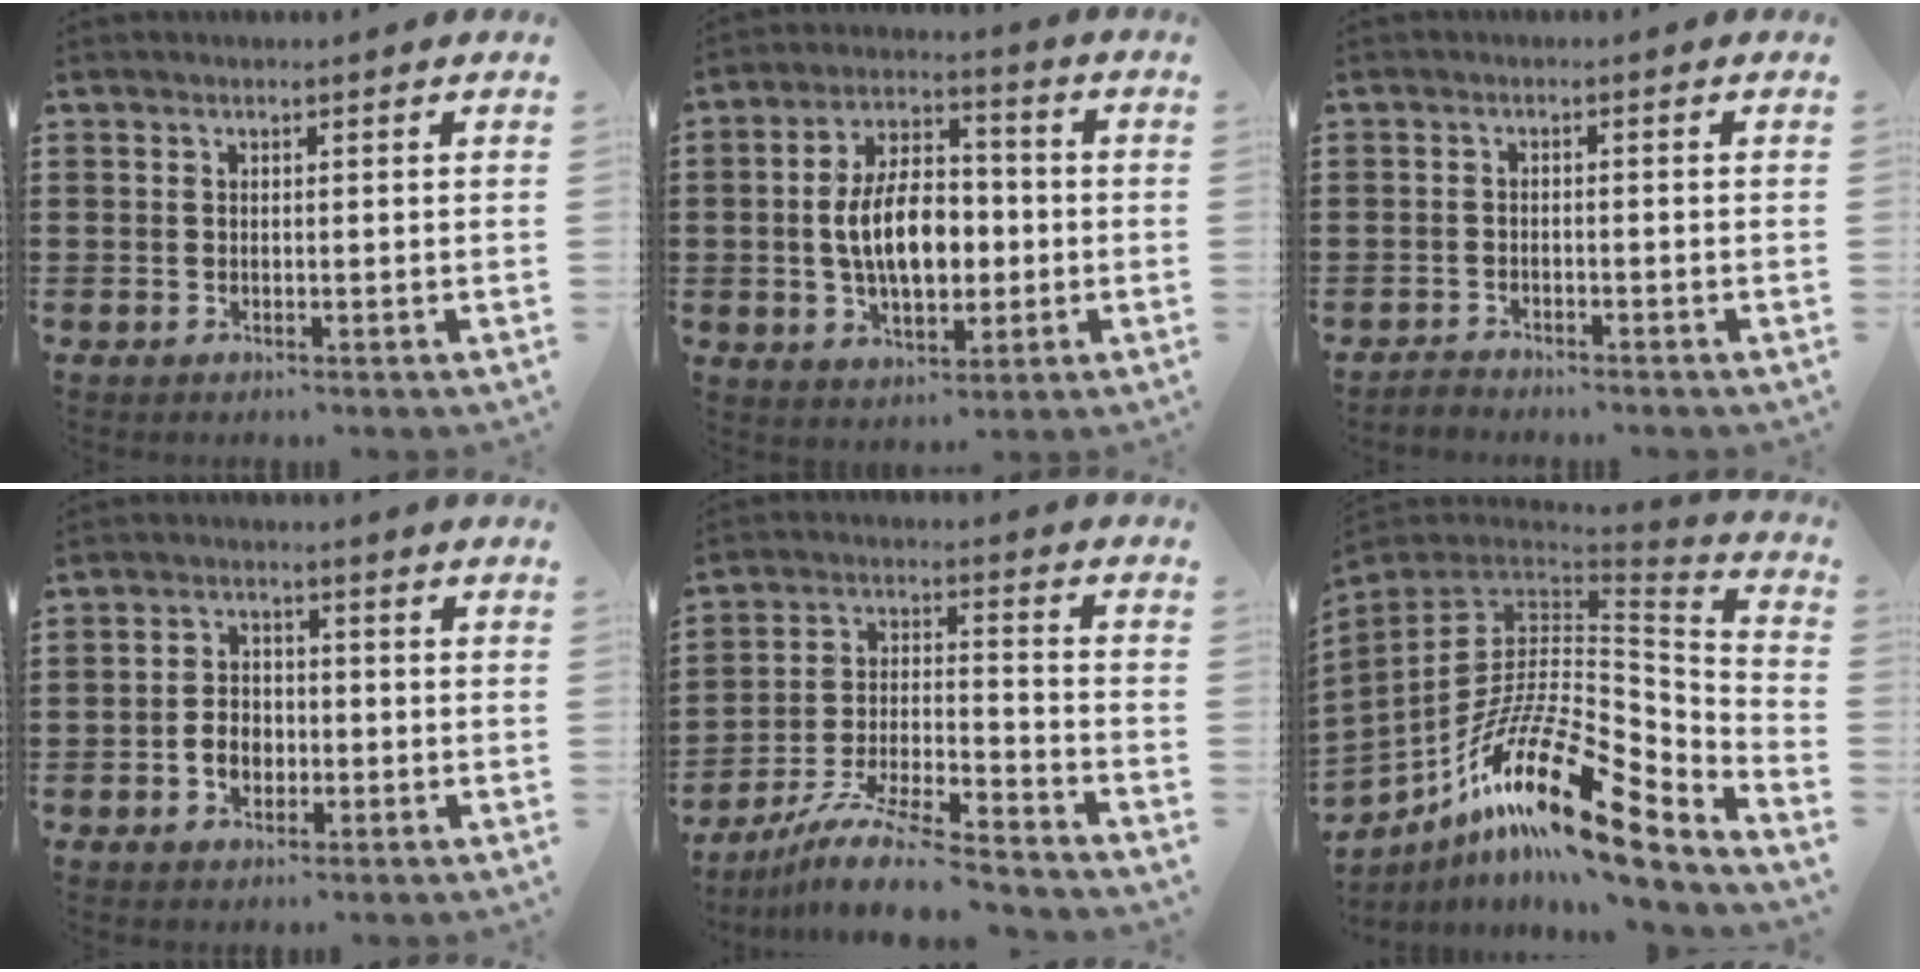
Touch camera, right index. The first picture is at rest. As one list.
[{"total": 10.0, "force": [-0.8, 5.8, 8.1], "torque": [-0.154, 0.007, -0.019]}, {"total": 1.3, "force": [-1.3, 0.2, -0.1], "torque": [-0.004, 0.004, -0.029]}, {"total": 3.8, "force": [-1.2, 2.9, 2.1], "torque": [-0.046, 0.005, -0.024]}, {"total": 10.4, "force": [-9.1, 1.1, 5.0], "torque": [-0.090, 0.019, -0.176]}, {"total": 20.1, "force": [-9.8, 7.3, 15.9], "torque": [-0.308, 0.008, -0.181]}]